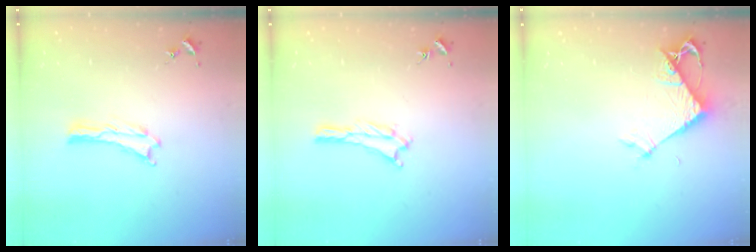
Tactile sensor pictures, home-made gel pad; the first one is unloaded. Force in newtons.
{"total": 1.2, "press": 1.1, "slide": 0.2}
{"total": 5.9, "press": 5.8, "slide": 0.5}